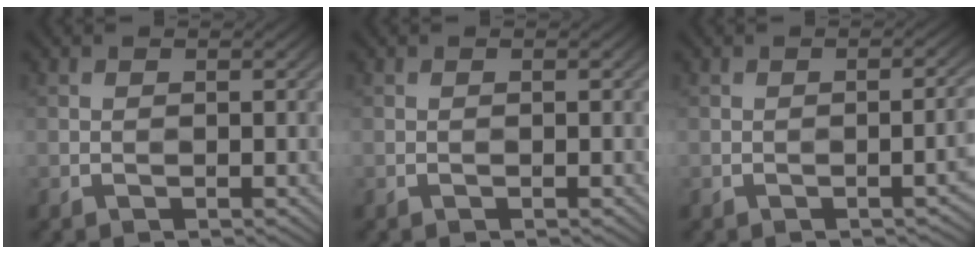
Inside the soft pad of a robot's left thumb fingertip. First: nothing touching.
{"total": 0.0}
{"total": 3.4, "force": [-1.6, 0.9, 2.9], "torque": [-0.021, 0.008, -0.019]}